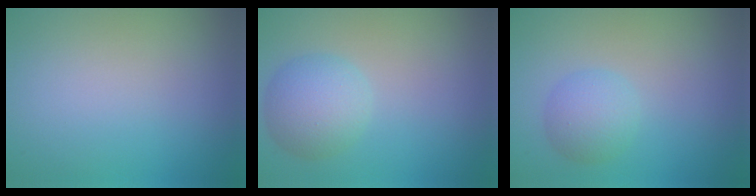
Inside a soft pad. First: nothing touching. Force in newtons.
{"total": 4.2, "press": 4.2, "slide": 0.1}
{"total": 2.8, "press": 2.8, "slide": 0.1}